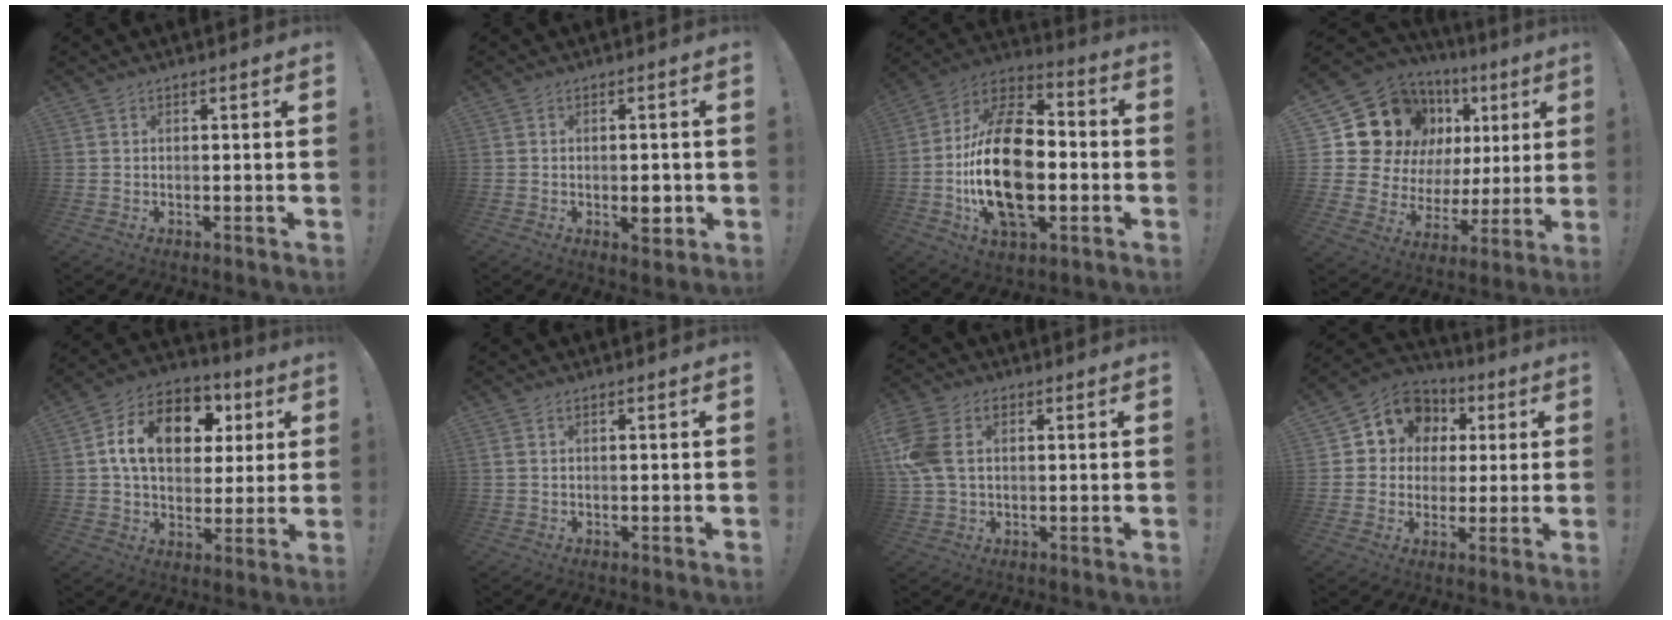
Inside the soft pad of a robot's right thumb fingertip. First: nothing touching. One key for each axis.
{"total": 4.1, "fx": -1.1, "fy": 2.1, "fz": 3.4, "tx": -0.043, "ty": 0.006, "tz": -0.018}
{"total": 26.4, "fx": -3.7, "fy": 15.0, "fz": 21.5, "tx": -0.408, "ty": 0.018, "tz": -0.057}
{"total": 19.8, "fx": 10.0, "fy": 13.7, "fz": 10.2, "tx": -0.164, "ty": -0.069, "tz": 0.215}
{"total": 17.4, "fx": 5.0, "fy": 11.9, "fz": 11.7, "tx": -0.187, "ty": 0.001, "tz": 0.092}
{"total": 1.0, "fx": 0.6, "fy": 0.2, "fz": 0.8, "tx": -0.018, "ty": 0.002, "tz": 0.011}
{"total": 9.5, "fx": 2.6, "fy": 6.1, "fz": 6.8, "tx": -0.152, "ty": -0.006, "tz": 0.050}
{"total": 11.4, "fx": 3.3, "fy": 10.2, "fz": 4.0, "tx": -0.054, "ty": -0.011, "tz": 0.067}